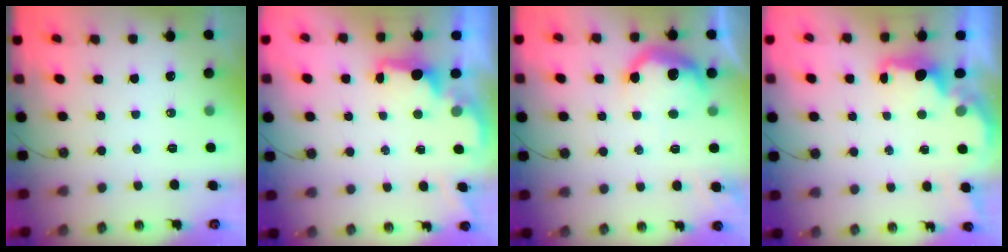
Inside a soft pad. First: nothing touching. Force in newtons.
{"total": 1.7, "press": 1.5, "slide": 0.7}
{"total": 13.0, "press": 13.0, "slide": 0.9}
{"total": 2.0, "press": 1.8, "slide": 0.7}